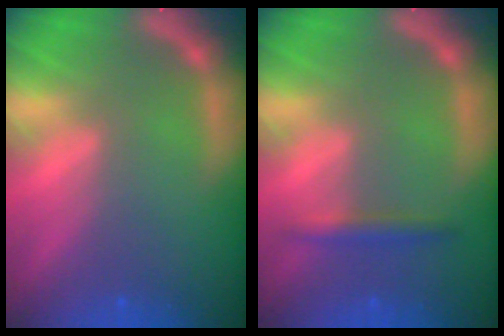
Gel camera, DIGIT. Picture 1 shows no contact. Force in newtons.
{"total": 1.9}